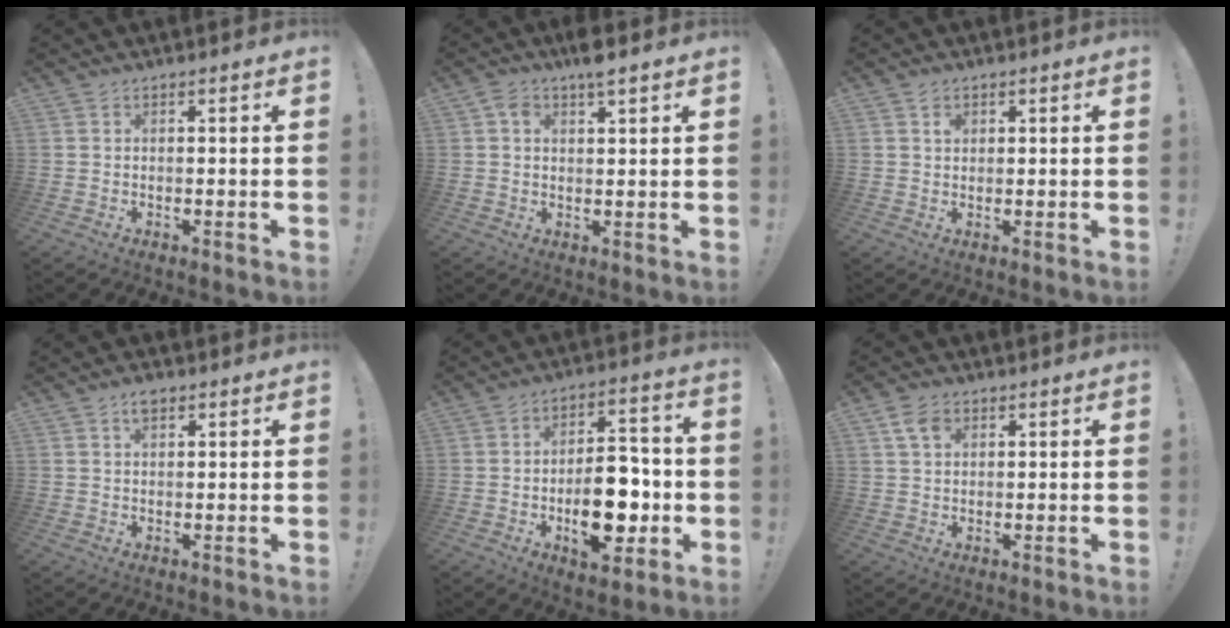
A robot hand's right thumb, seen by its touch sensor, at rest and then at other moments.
{"total": 4.6, "force": [2.8, 1.5, 3.2], "torque": [-0.054, -0.011, 0.047]}
{"total": 1.6, "force": [0.8, 1.3, 0.5], "torque": [0.010, -0.007, 0.012]}
{"total": 2.7, "force": [1.5, 1.5, 1.7], "torque": [-0.029, 0.000, 0.026]}
{"total": 16.3, "force": [-4.2, 8.9, 13.0], "torque": [-0.195, 0.018, -0.062]}
{"total": 4.7, "force": [2.2, 3.2, 2.6], "torque": [-0.044, 0.000, 0.042]}